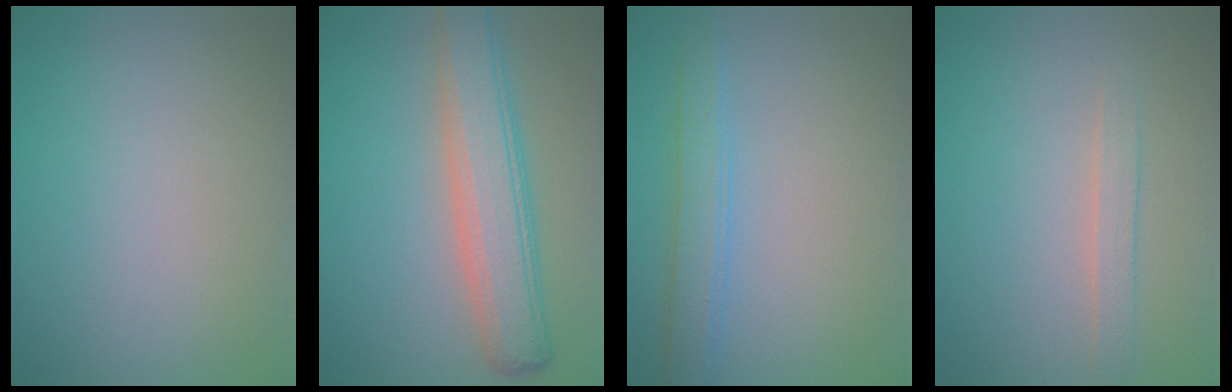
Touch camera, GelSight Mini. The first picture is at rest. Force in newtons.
{"total": 6.0, "press": 6.0, "slide": 0.5}
{"total": 2.7, "press": 2.7, "slide": 0.1}
{"total": 1.3, "press": 1.3, "slide": 0.1}